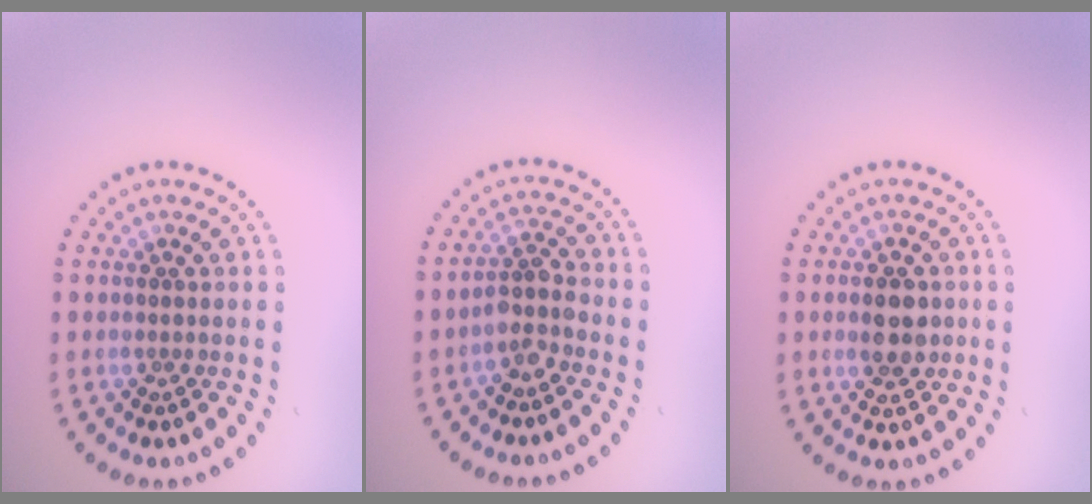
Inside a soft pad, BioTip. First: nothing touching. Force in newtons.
{"total": 2.4, "press": 2.0, "slide": 1.4}
{"total": 3.2, "press": 3.2, "slide": 0.2}